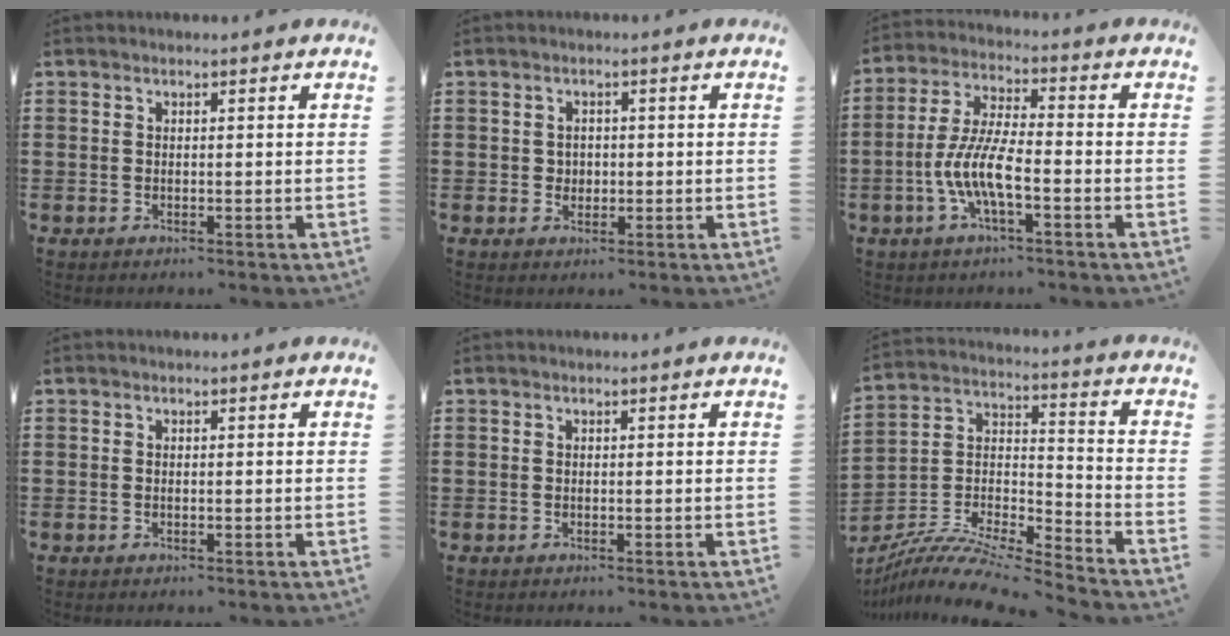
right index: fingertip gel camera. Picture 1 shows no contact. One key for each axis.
{"total": 1.6, "fx": 0.0, "fy": 1.5, "fz": 0.5, "tx": -0.015, "ty": 0.007, "tz": -0.002}
{"total": 8.0, "fx": -3.0, "fy": 1.9, "fz": 7.2, "tx": -0.168, "ty": -0.013, "tz": -0.063}
{"total": 0.0}
{"total": 0.0}
{"total": 9.7, "fx": -8.9, "fy": 1.2, "fz": 3.8, "tx": -0.078, "ty": 0.007, "tz": -0.181}